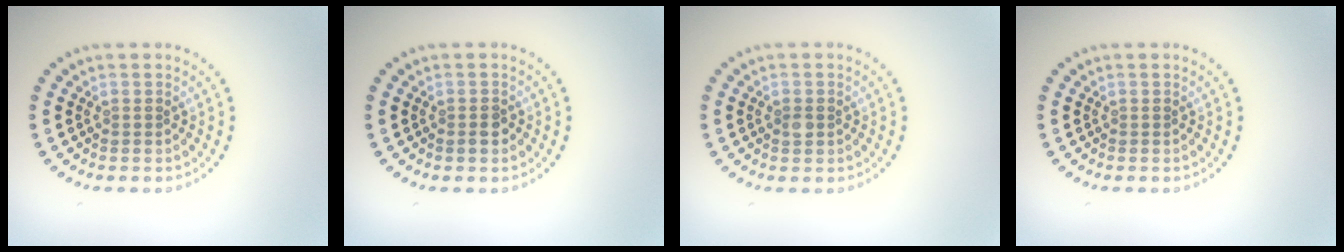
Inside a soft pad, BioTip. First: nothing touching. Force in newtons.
{"total": 1.3, "press": 1.2, "slide": 0.4}
{"total": 0.9, "press": 0.9, "slide": 0.0}
{"total": 0.0}